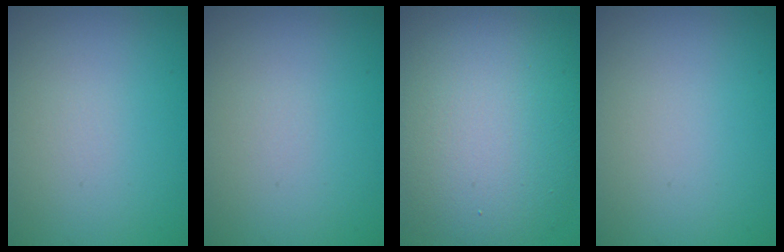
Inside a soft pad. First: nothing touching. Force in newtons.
{"total": 0.0}
{"total": 12.8, "press": 12.8, "slide": 0.7}
{"total": 0.0}